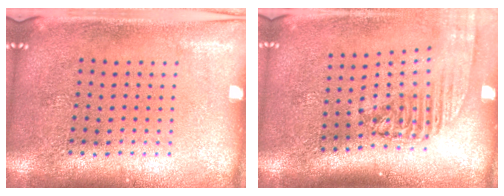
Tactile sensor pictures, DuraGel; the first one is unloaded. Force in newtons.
{"total": 2.3, "press": 1.7, "slide": 1.5}